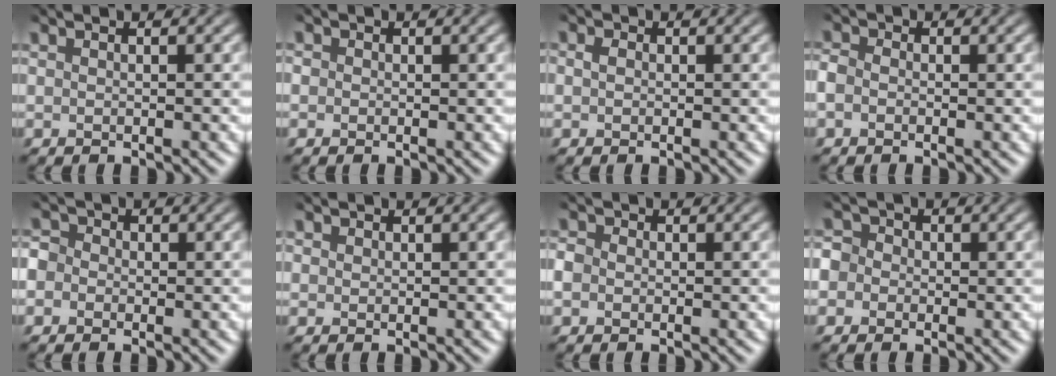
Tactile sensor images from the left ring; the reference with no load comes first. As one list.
[{"total": 2.5, "force": [-1.4, -0.9, -1.8], "torque": [0.012, -0.013, -0.005]}, {"total": 2.4, "force": [-1.5, -0.9, -1.7], "torque": [0.003, -0.012, -0.009]}, {"total": 2.7, "force": [-2.3, -0.3, -1.4], "torque": [0.001, -0.016, -0.029]}, {"total": 3.3, "force": [-2.5, 0.2, -2.1], "torque": [0.021, -0.015, -0.031]}, {"total": 2.5, "force": [-0.9, -1.2, -2.0], "torque": [0.010, -0.015, 0.001]}, {"total": 2.5, "force": [-2.0, -0.1, -1.6], "torque": [0.004, -0.015, -0.023]}, {"total": 3.5, "force": [-2.7, 1.1, -1.9], "torque": [0.025, -0.012, -0.043]}]